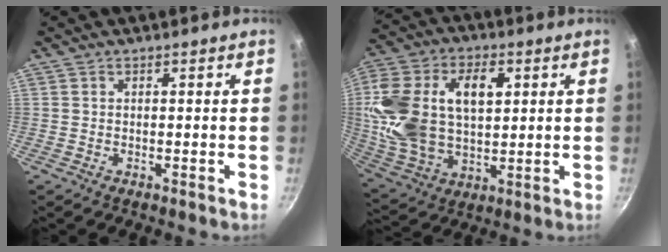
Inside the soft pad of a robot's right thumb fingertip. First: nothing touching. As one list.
[{"total": 21.2, "force": [4.0, 13.4, 15.9], "torque": [-0.306, 0.002, 0.077]}]